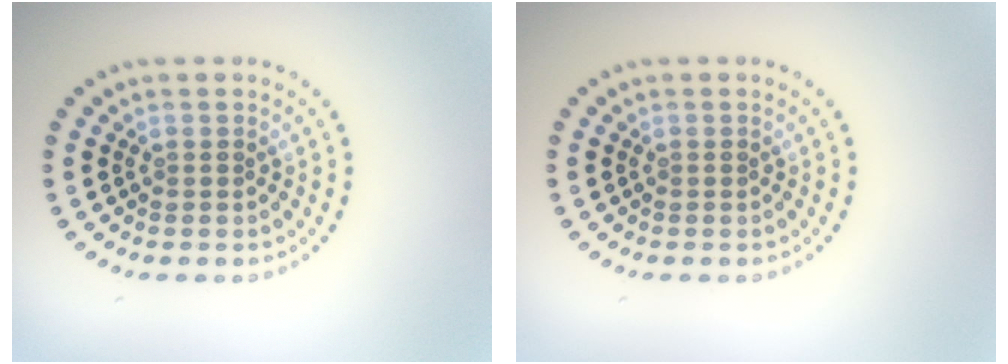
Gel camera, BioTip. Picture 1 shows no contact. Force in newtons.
{"total": 0.0}